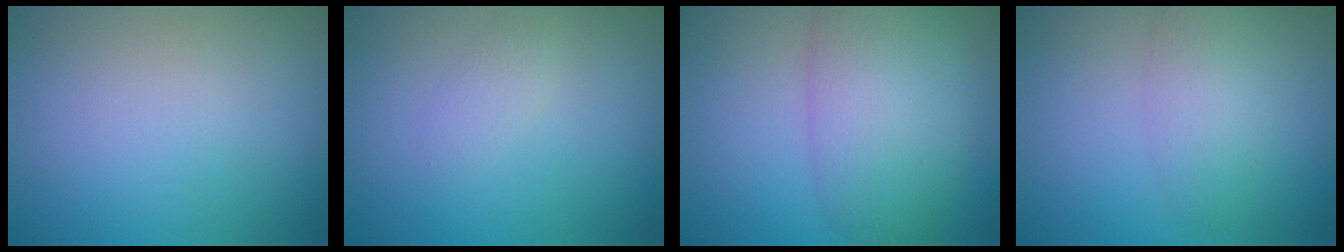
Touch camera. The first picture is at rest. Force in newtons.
{"total": 1.2, "press": 1.2, "slide": 0.0}
{"total": 8.3, "press": 8.3, "slide": 0.2}
{"total": 3.3, "press": 3.3, "slide": 0.1}